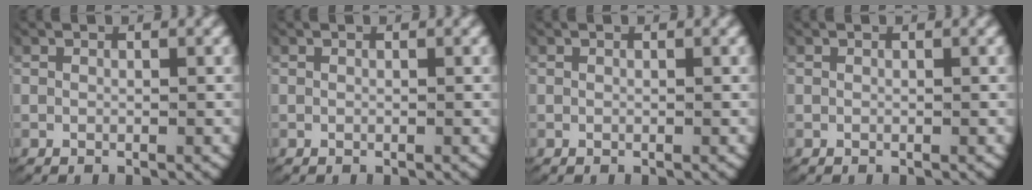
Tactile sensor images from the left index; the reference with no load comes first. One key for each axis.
{"total": 0.0}
{"total": 0.0}
{"total": 0.0}